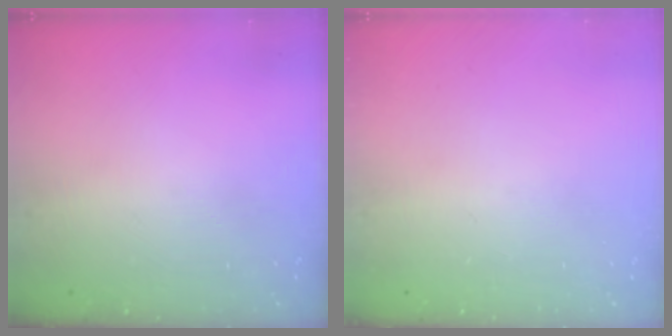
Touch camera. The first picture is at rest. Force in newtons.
{"total": 0.0}